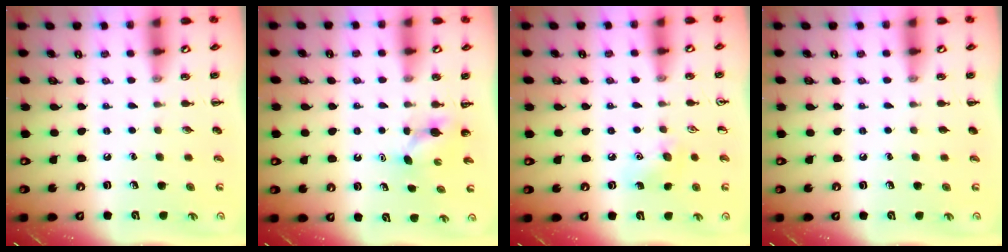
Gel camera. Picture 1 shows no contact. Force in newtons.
{"total": 2.9, "press": 2.8, "slide": 0.8}
{"total": 8.3, "press": 8.2, "slide": 1.7}
{"total": 0.0}